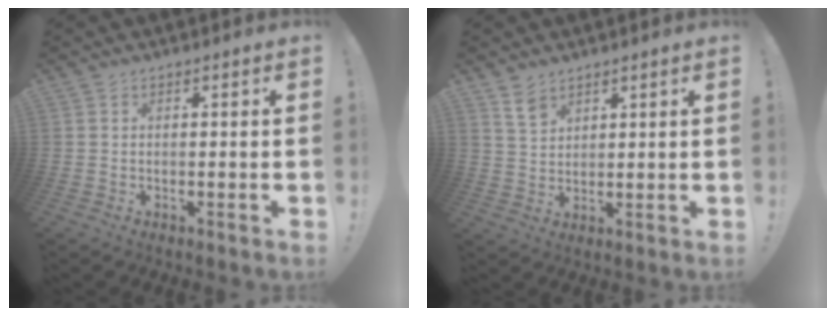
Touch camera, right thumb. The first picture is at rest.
{"total": 5.4, "force": [4.1, 3.1, 1.7], "torque": [-0.027, -0.025, 0.077]}